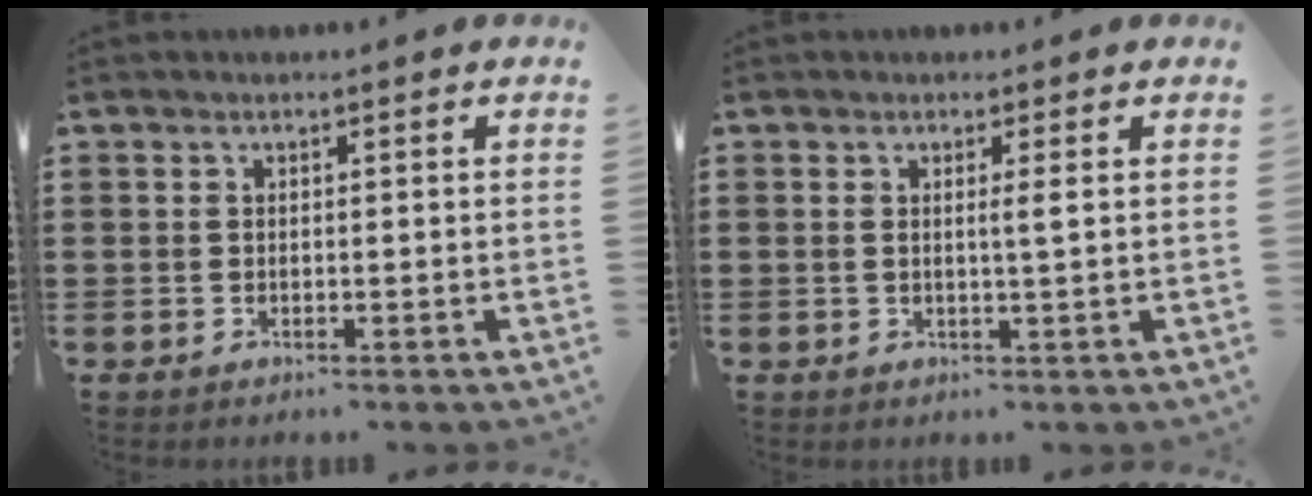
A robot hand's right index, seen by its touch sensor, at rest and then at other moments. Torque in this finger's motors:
{"motor_torque": [-0.07, 0.11, -0.01, 0.00]}